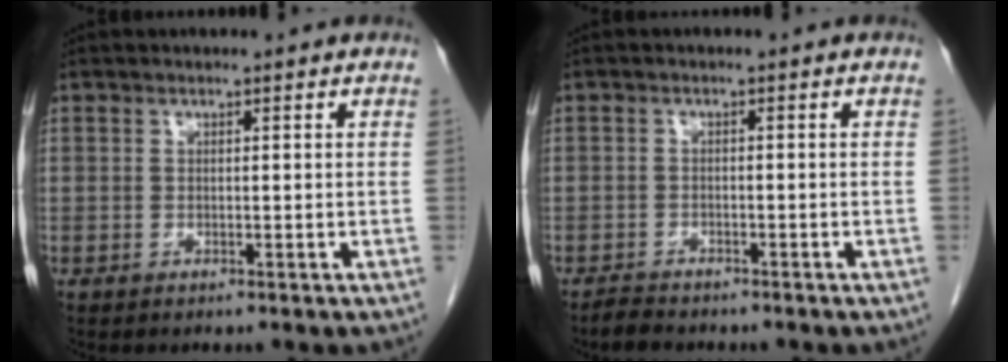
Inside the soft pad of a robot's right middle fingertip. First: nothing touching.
{"total": 2.6, "force": [-2.4, 0.8, 0.7], "torque": [-0.023, -0.007, -0.040]}